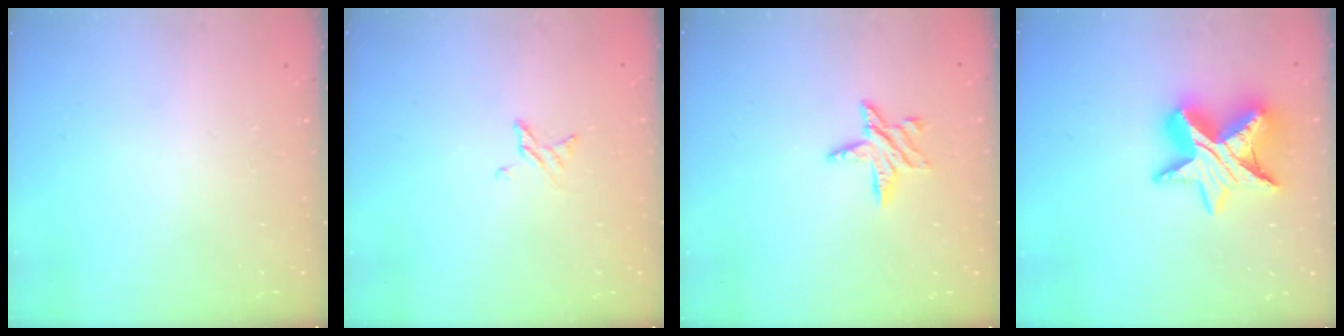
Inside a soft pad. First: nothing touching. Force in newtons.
{"total": 3.0, "press": 3.0, "slide": 0.3}
{"total": 7.3, "press": 7.3, "slide": 0.5}
{"total": 15.0, "press": 15.0, "slide": 1.2}